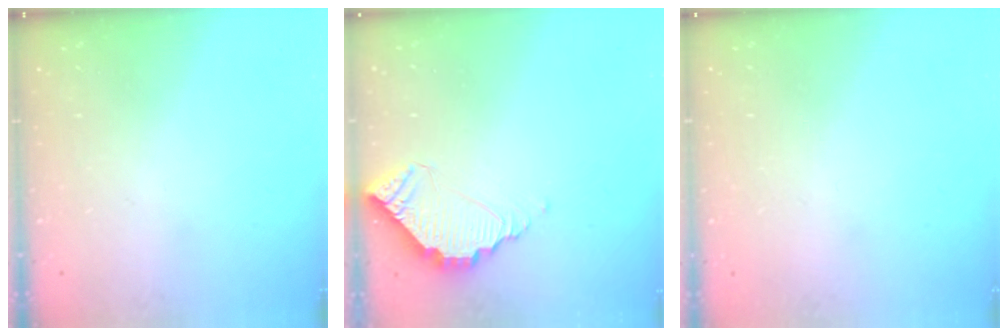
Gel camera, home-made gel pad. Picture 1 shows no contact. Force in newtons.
{"total": 5.9, "press": 5.9, "slide": 0.4}
{"total": 2.3, "press": 2.3, "slide": 0.1}